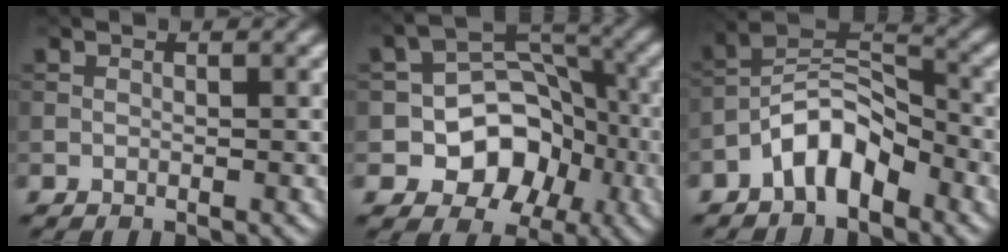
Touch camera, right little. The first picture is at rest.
{"total": 7.5, "force": [-2.3, 5.8, 4.1], "torque": [-0.049, 0.004, -0.045]}
{"total": 5.5, "force": [-3.3, 2.6, 3.6], "torque": [-0.062, 0.018, -0.069]}